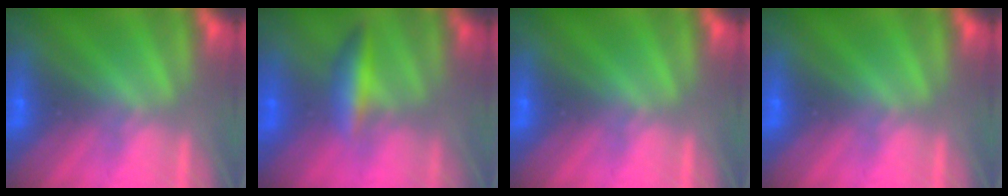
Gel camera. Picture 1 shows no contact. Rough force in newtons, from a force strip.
{"total": 2.4}
{"total": 0.0}
{"total": 0.0}